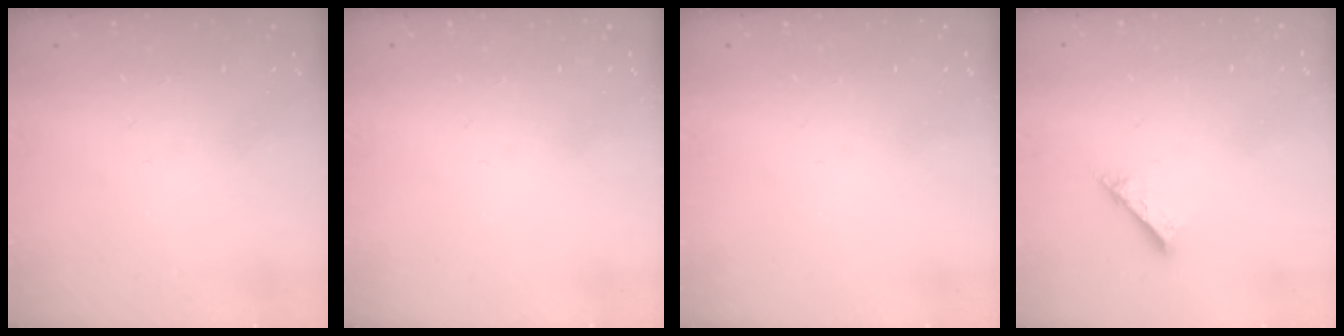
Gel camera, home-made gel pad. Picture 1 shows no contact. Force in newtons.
{"total": 0.0}
{"total": 0.0}
{"total": 2.6, "press": 2.6, "slide": 0.2}